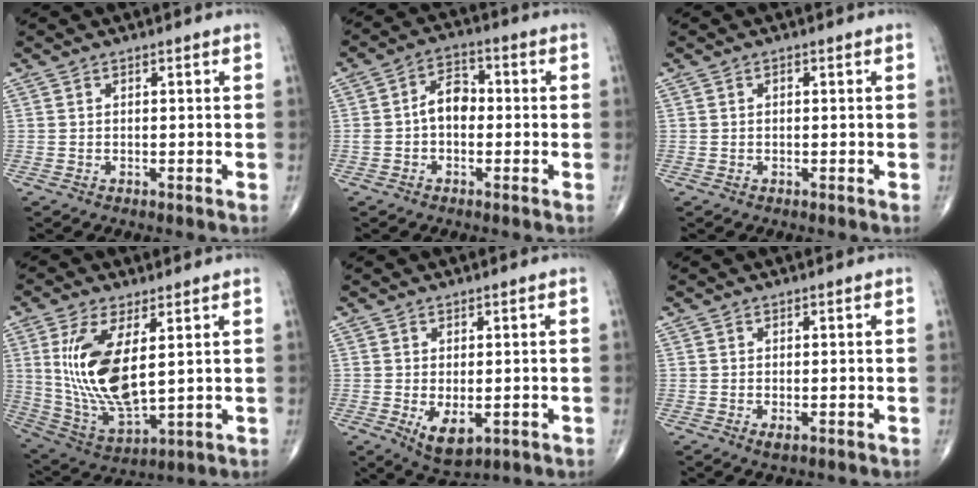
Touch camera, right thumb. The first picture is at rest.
{"total": 6.0, "force": [-0.5, 4.0, 4.5], "torque": [-0.065, 0.024, -0.019]}
{"total": 0.5, "force": [0.1, 0.3, 0.5], "torque": [-0.007, 0.001, 0.002]}
{"total": 16.1, "force": [3.4, 6.8, 14.2], "torque": [-0.283, -0.025, 0.082]}
{"total": 5.8, "force": [-1.3, 2.9, 4.8], "torque": [-0.075, -0.014, -0.008]}
{"total": 1.2, "force": [-0.4, 0.5, 1.0], "torque": [-0.018, -0.004, -0.005]}